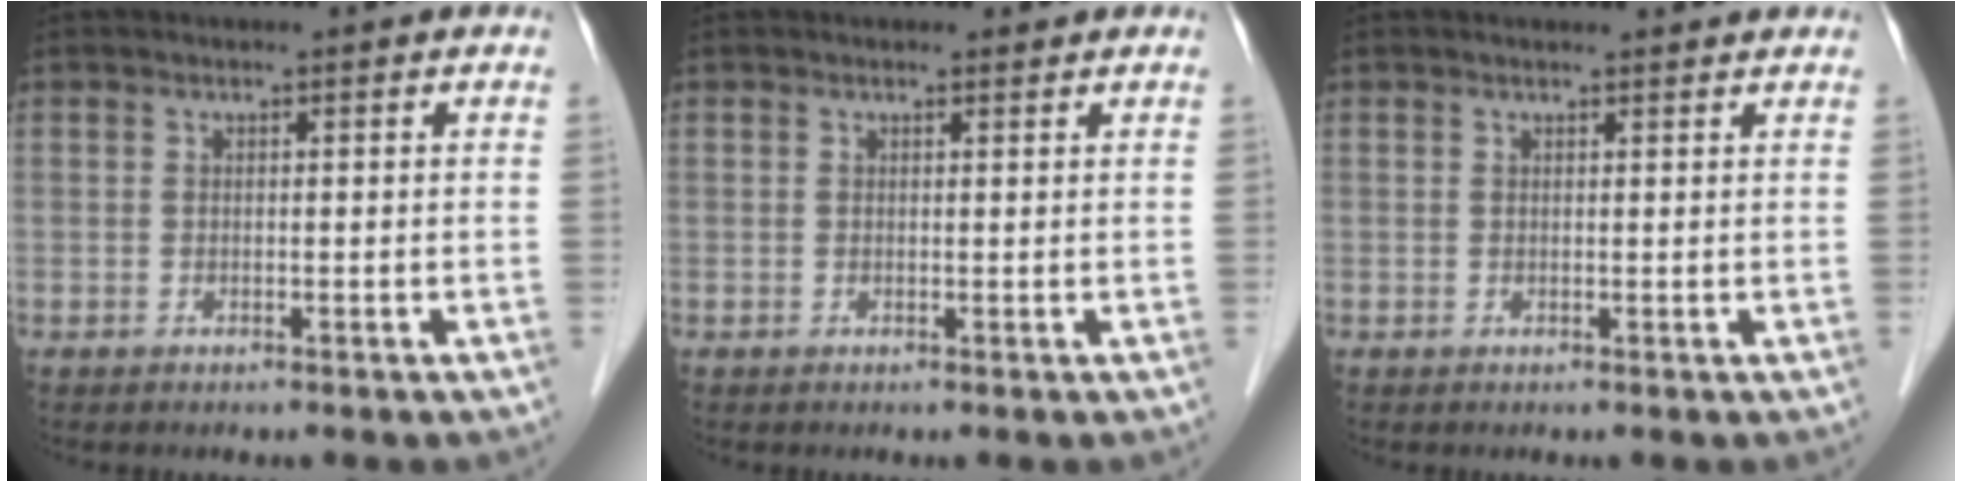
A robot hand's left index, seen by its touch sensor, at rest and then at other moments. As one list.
[{"total": 0.6, "force": [0.6, 0.2, 0.0], "torque": [-0.009, -0.004, 0.008]}, {"total": 2.6, "force": [2.5, 0.3, 0.5], "torque": [-0.013, 0.010, 0.028]}]